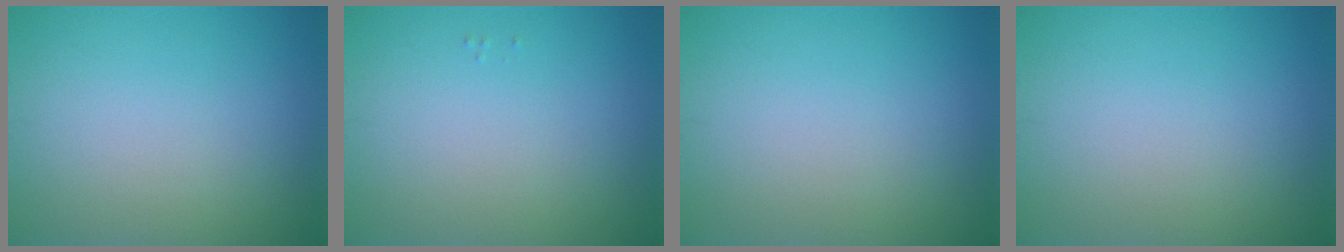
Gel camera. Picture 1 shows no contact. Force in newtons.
{"total": 0.0}
{"total": 0.0}
{"total": 0.0}